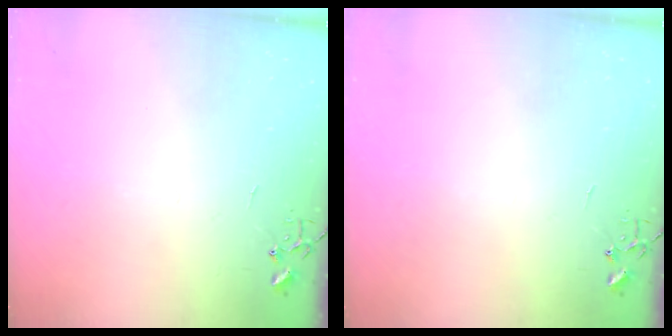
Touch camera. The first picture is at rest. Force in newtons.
{"total": 0.0}